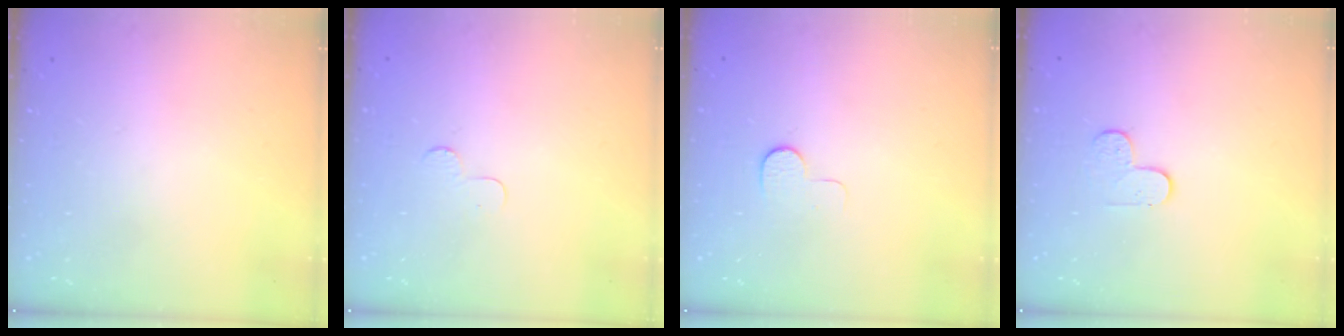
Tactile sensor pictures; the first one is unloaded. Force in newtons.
{"total": 3.7, "press": 3.7, "slide": 0.4}
{"total": 6.5, "press": 6.5, "slide": 0.5}
{"total": 5.4, "press": 5.3, "slide": 0.6}